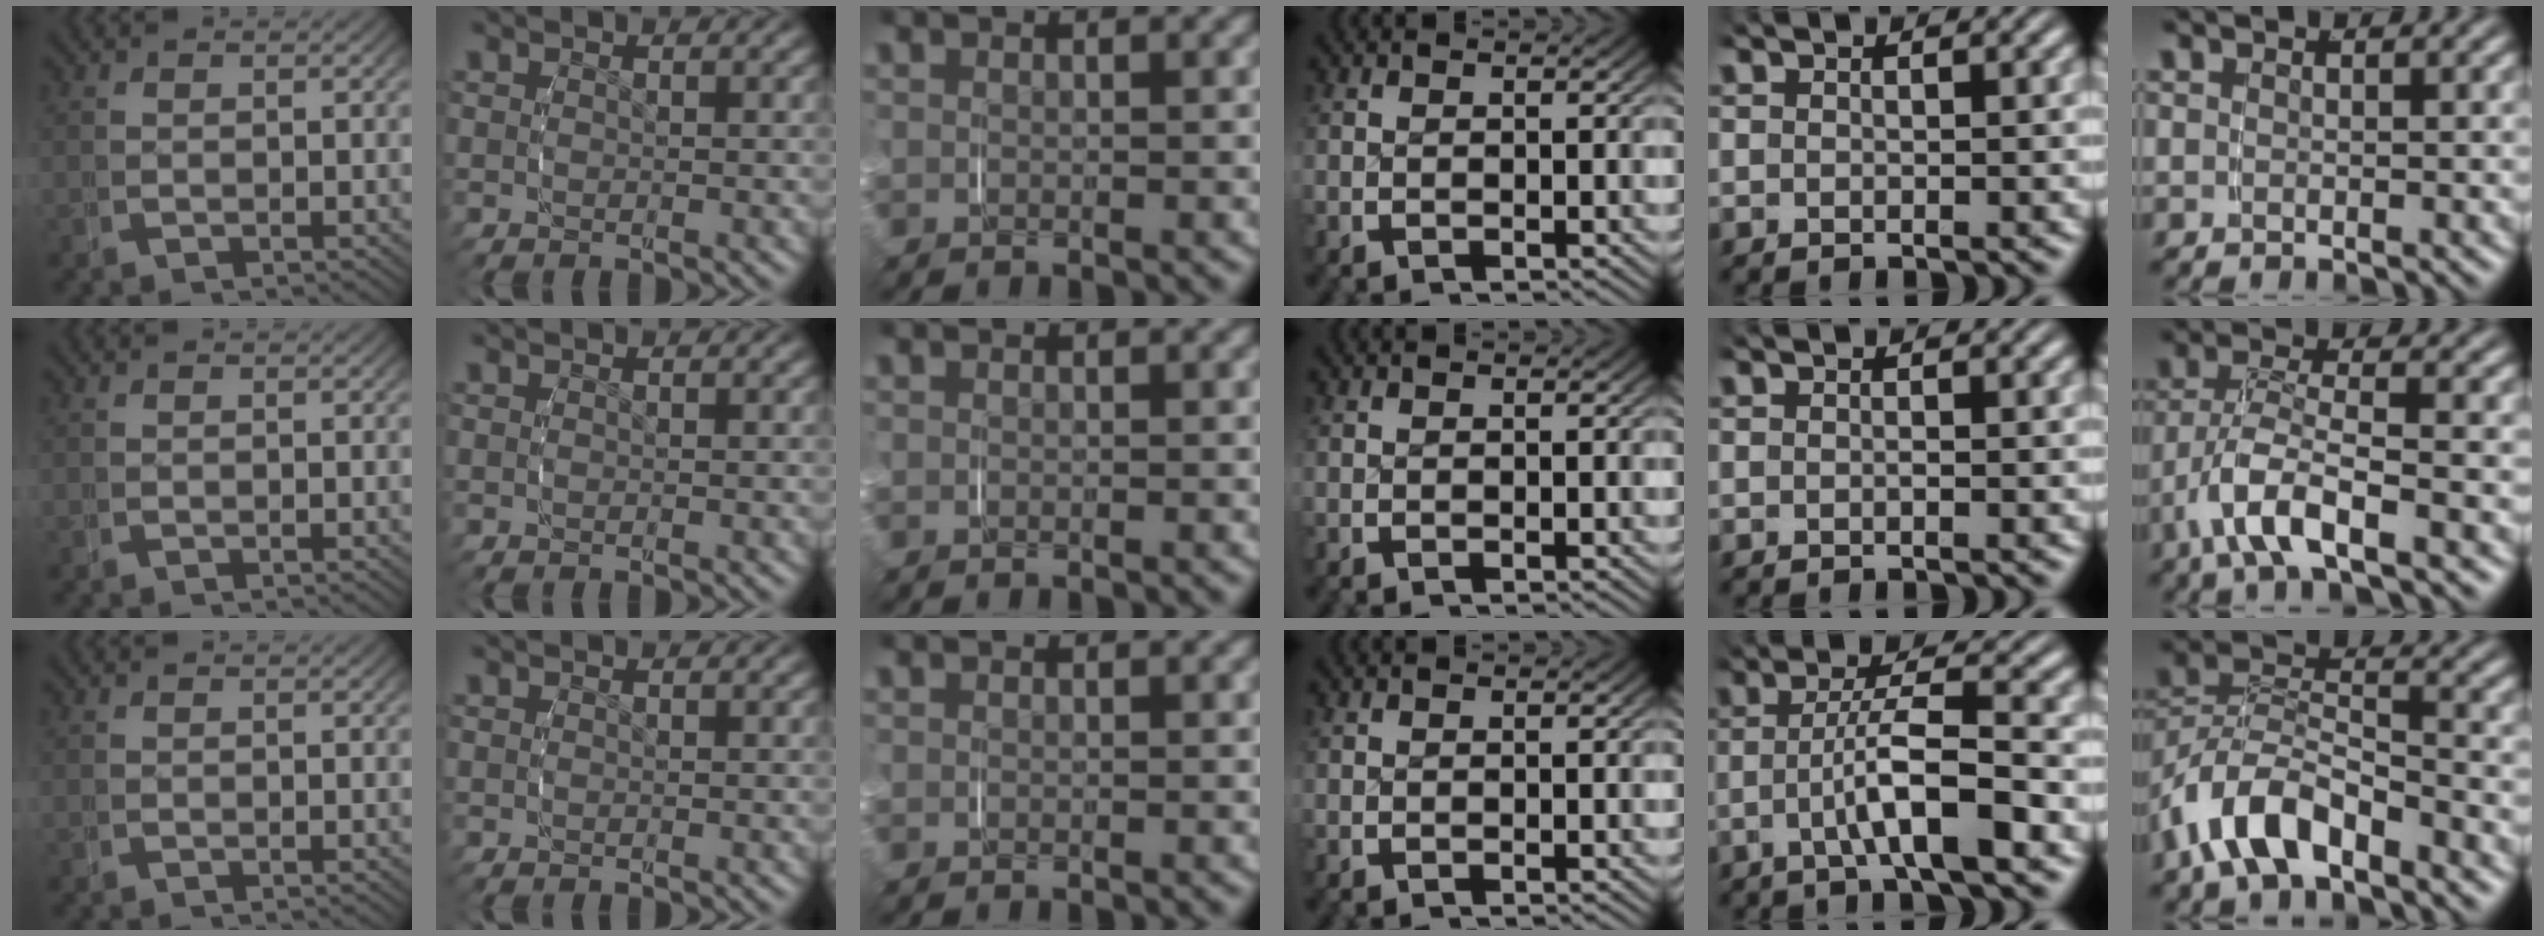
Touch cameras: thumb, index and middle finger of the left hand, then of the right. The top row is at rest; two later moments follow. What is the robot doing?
{"motion": "grasp_and_lifting", "object": "string"}